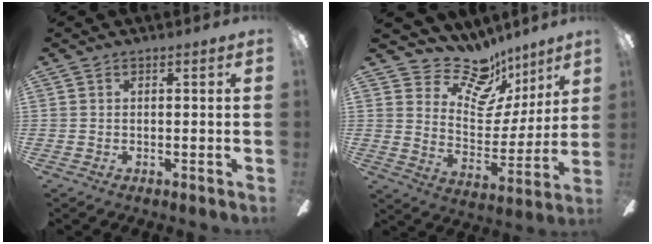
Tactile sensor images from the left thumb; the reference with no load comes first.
{"total": 15.7, "force": [11.8, 8.5, 6.1], "torque": [-0.104, -0.088, 0.213]}